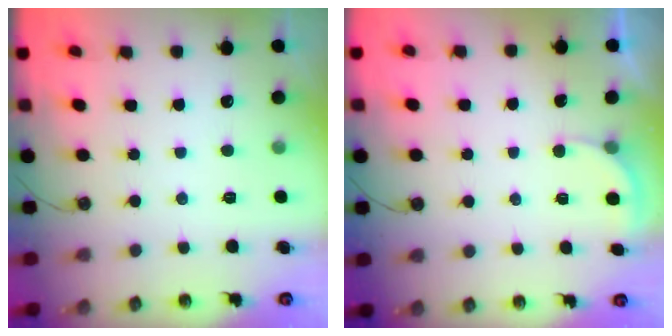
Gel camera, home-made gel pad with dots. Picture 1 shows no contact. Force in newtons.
{"total": 2.1, "press": 2.1, "slide": 0.2}